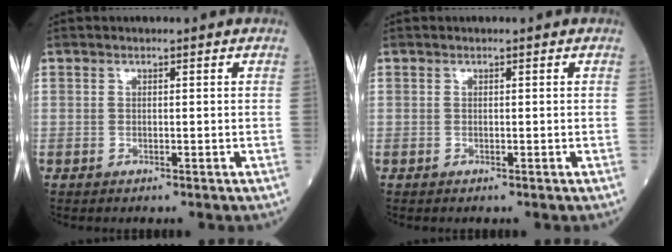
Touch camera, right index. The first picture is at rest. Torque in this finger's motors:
{"motor_torque": [0.14, 0.03, 0.00, 0.00]}